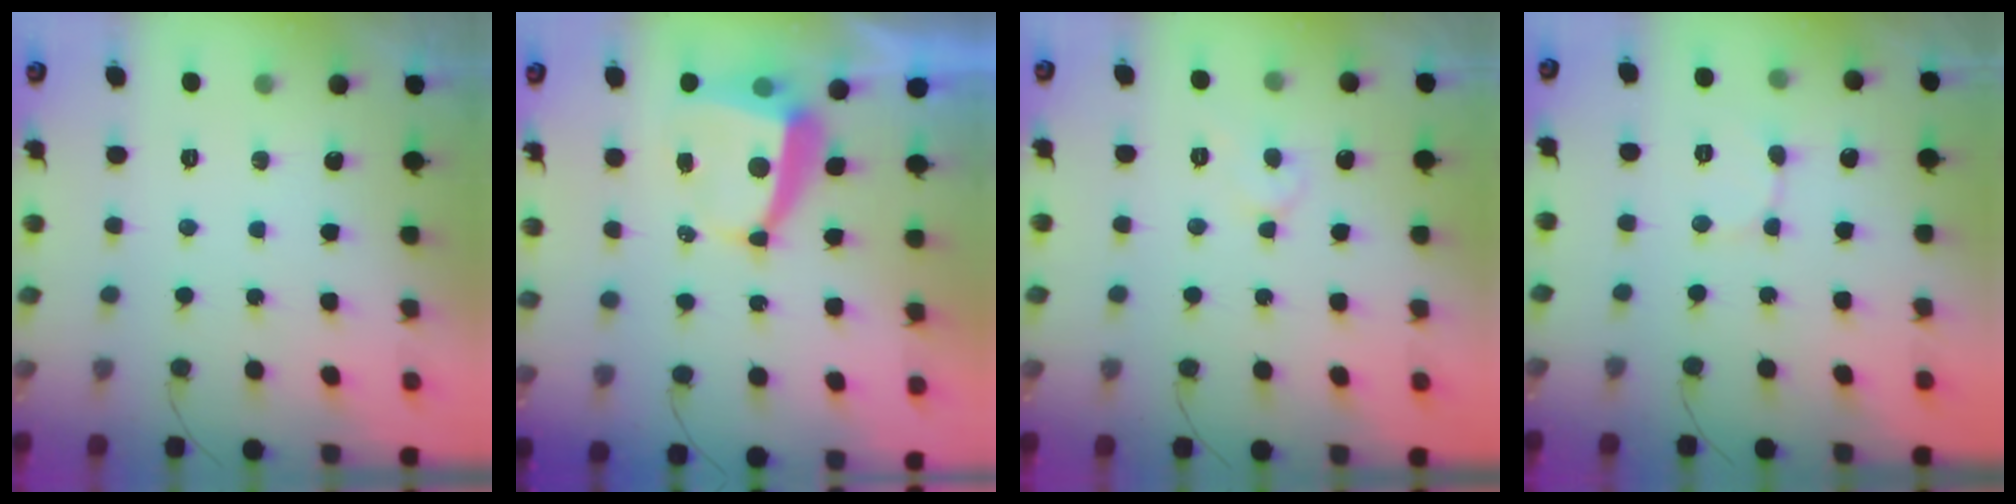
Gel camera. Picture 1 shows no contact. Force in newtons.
{"total": 6.1, "press": 6.0, "slide": 1.2}
{"total": 4.5, "press": 4.5, "slide": 0.3}
{"total": 3.7, "press": 3.7, "slide": 0.3}